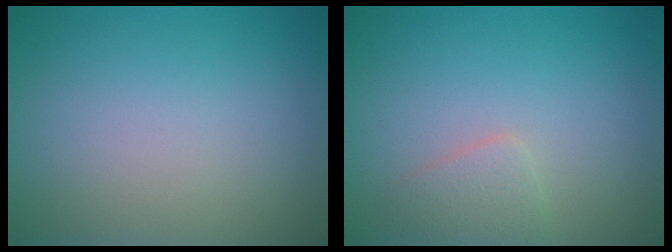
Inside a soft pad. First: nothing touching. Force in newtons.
{"total": 1.6, "press": 1.6, "slide": 0.0}